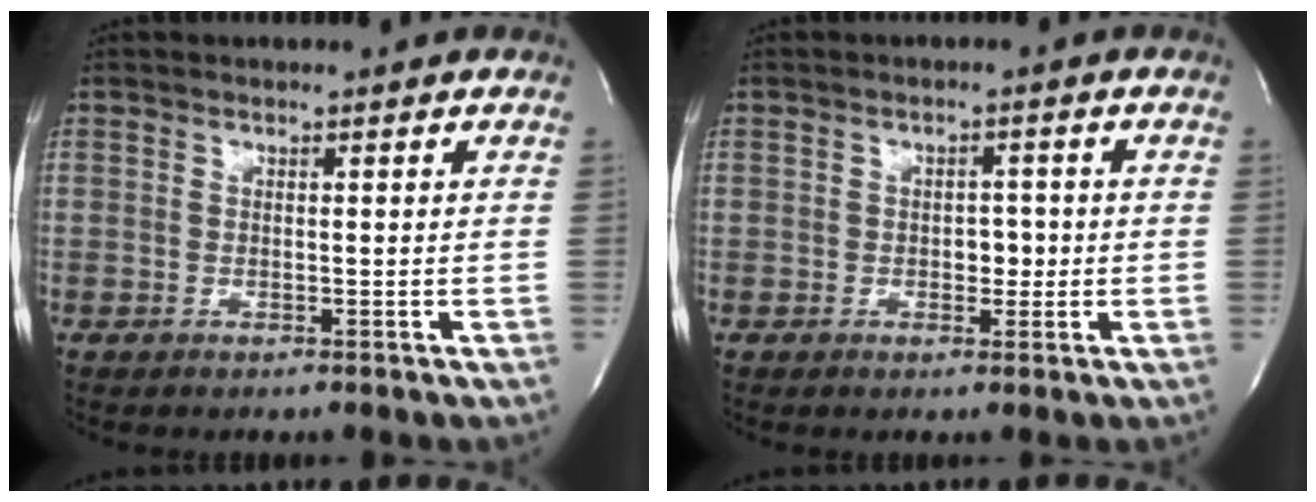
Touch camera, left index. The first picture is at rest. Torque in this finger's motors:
{"motor_torque": [0.20, -0.17, 0.01, 0.00]}